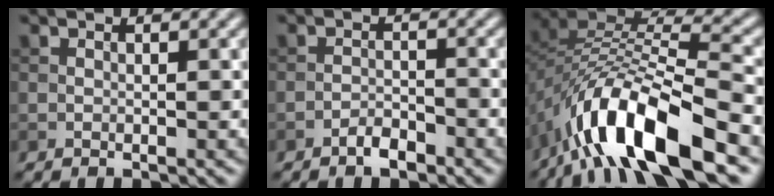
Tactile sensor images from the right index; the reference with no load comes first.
{"total": 1.9, "force": [-1.4, 0.7, 1.0], "torque": [-0.013, 0.006, -0.028]}
{"total": 12.4, "force": [-7.4, 4.1, 9.0], "torque": [-0.163, 0.004, -0.152]}